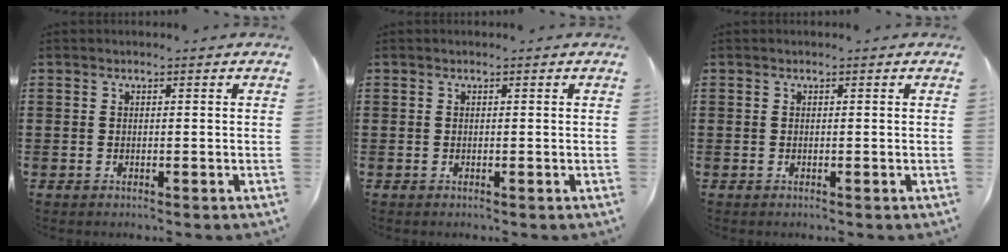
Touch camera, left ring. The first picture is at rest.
{"total": 0.0}
{"total": 0.0}